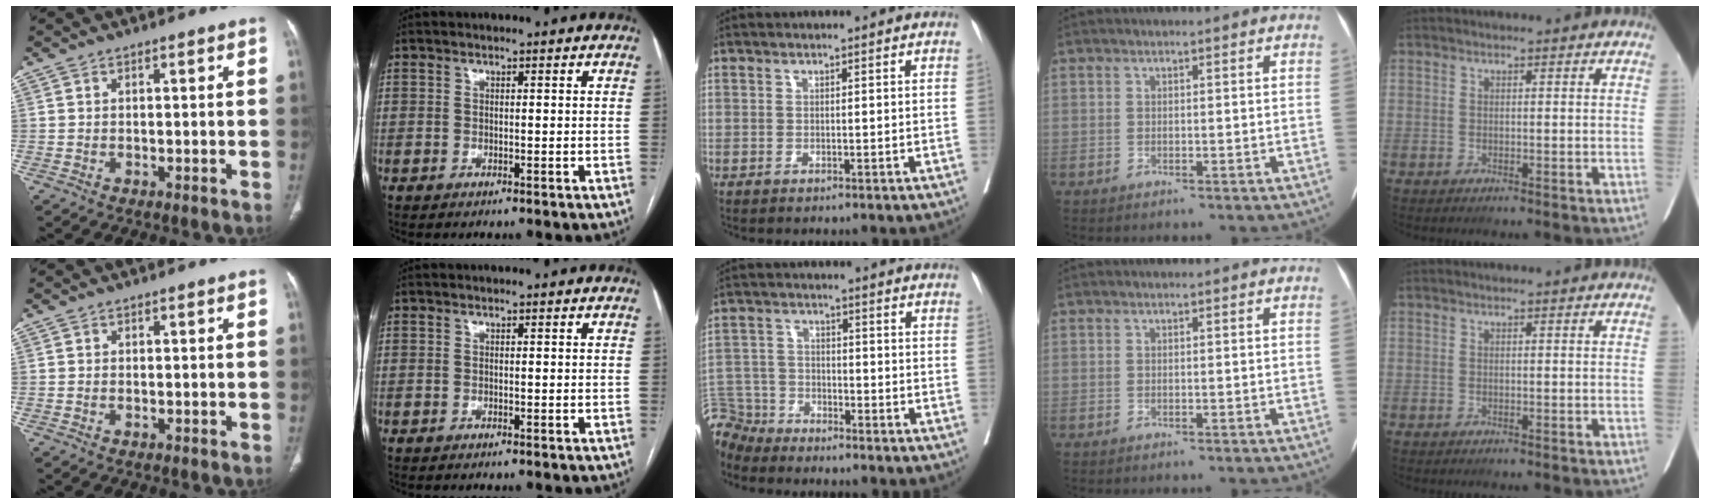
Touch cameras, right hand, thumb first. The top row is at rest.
{"middle": {"total": 6.7, "force": [-6.3, 1.9, -1.1], "torque": [0.022, 0.007, -0.130]}}